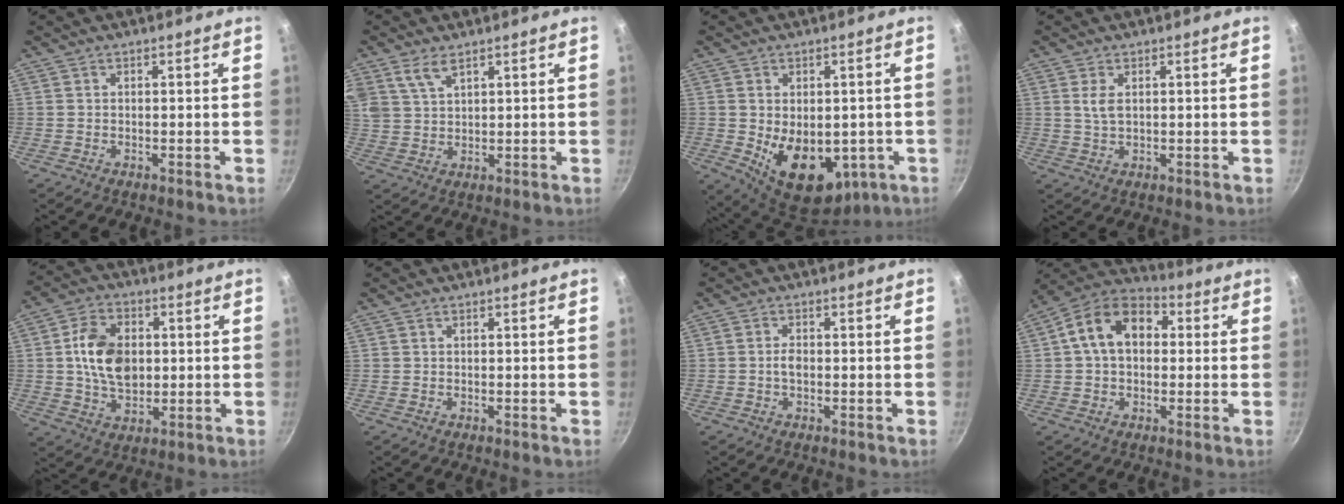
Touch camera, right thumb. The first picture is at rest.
{"total": 5.4, "force": [3.5, 2.6, 3.1], "torque": [-0.056, -0.012, 0.074]}
{"total": 14.9, "force": [-2.6, 9.9, 10.9], "torque": [-0.132, -0.019, -0.010]}
{"total": 3.0, "force": [0.9, 1.6, 2.4], "torque": [-0.044, -0.006, 0.018]}
{"total": 12.2, "force": [1.2, 8.5, 8.7], "torque": [-0.132, 0.002, 0.018]}
{"total": 0.0}
{"total": 2.0, "force": [-0.3, 1.2, 1.6], "torque": [-0.028, 0.010, -0.008]}
{"total": 13.3, "force": [2.1, 9.4, 9.1], "torque": [-0.121, 0.032, 0.012]}